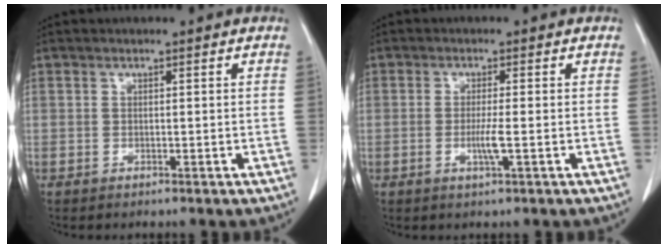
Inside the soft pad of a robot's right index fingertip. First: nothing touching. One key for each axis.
{"total": 2.8, "fx": -0.7, "fy": -0.2, "fz": 2.7, "tx": -0.054, "ty": -0.006, "tz": -0.013}